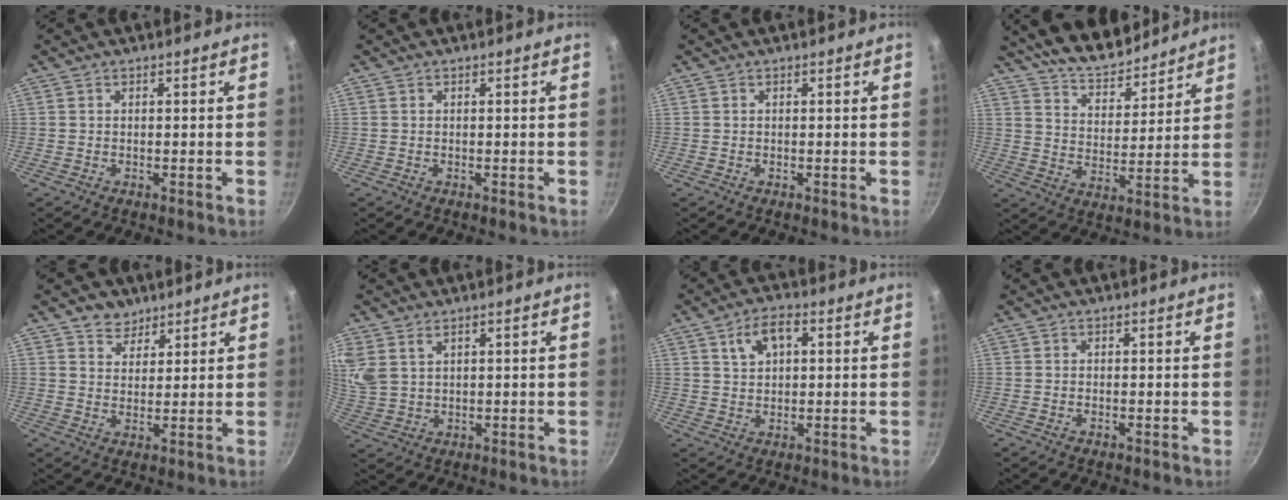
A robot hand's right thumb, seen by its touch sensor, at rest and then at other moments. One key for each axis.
{"total": 0.0}
{"total": 0.0}
{"total": 13.2, "fx": 11.4, "fy": 4.5, "fz": 4.7, "tx": -0.048, "ty": -0.070, "tz": 0.192}
{"total": 4.5, "fx": 3.2, "fy": 3.2, "fz": 0.6, "tx": 0.017, "ty": -0.019, "tz": 0.050}
{"total": 7.5, "fx": 4.2, "fy": 4.7, "fz": 4.1, "tx": -0.087, "ty": -0.003, "tz": 0.094}
{"total": 6.2, "fx": 2.2, "fy": 3.7, "fz": 4.6, "tx": -0.064, "ty": 0.007, "tz": 0.039}
{"total": 0.0}